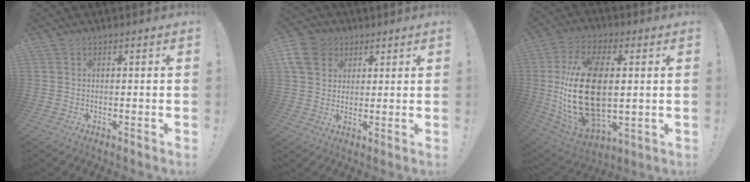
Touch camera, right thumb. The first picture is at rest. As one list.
[{"total": 10.9, "force": [4.3, 8.9, 4.5], "torque": [-0.079, -0.017, 0.087]}, {"total": 26.2, "force": [1.4, 15.1, 21.3], "torque": [-0.423, -0.007, 0.035]}]